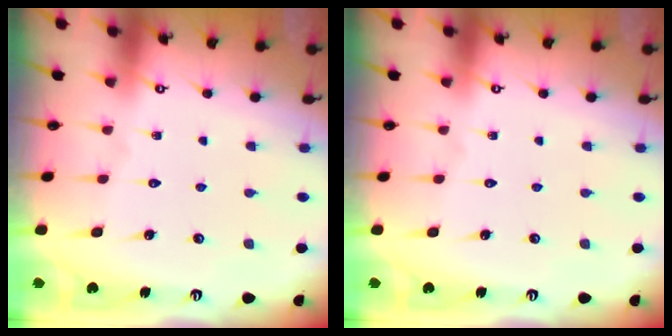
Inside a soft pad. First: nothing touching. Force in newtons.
{"total": 0.0}